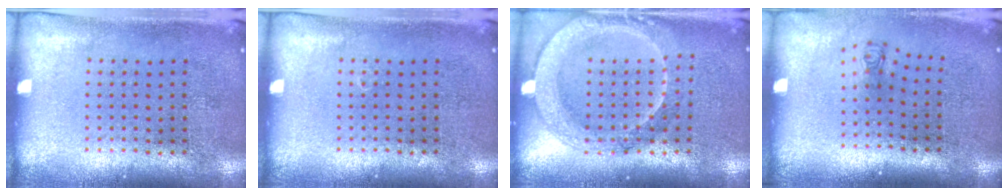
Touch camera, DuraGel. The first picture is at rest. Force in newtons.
{"total": 0.0}
{"total": 2.0, "press": 1.9, "slide": 0.8}
{"total": 0.8, "press": 0.4, "slide": 0.7}